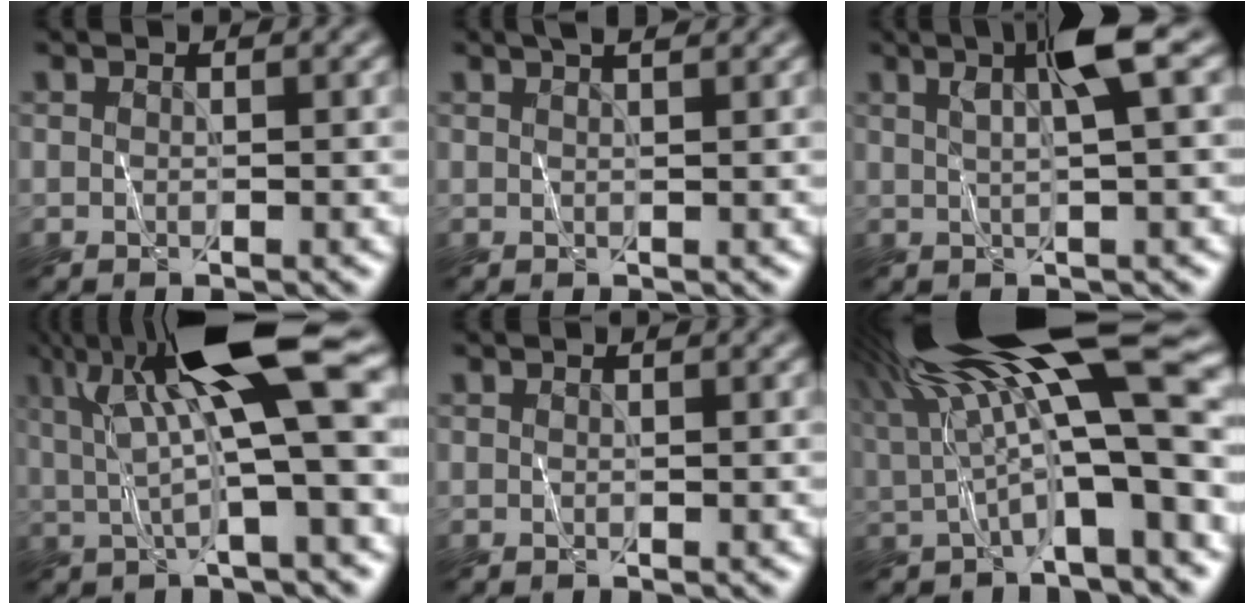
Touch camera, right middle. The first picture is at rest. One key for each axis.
{"total": 2.3, "fx": 1.9, "fy": 0.2, "fz": 1.3, "tx": -0.022, "ty": 0.011, "tz": 0.024}
{"total": 4.5, "fx": 1.6, "fy": 0.1, "fz": 4.2, "tx": -0.071, "ty": 0.009, "tz": 0.024}
{"total": 11.6, "fx": 4.3, "fy": 1.9, "fz": 10.6, "tx": -0.179, "ty": 0.008, "tz": 0.071}
{"total": 0.0}
{"total": 17.0, "fx": 5.7, "fy": 3.3, "fz": 15.7, "tx": -0.236, "ty": 0.016, "tz": 0.101}